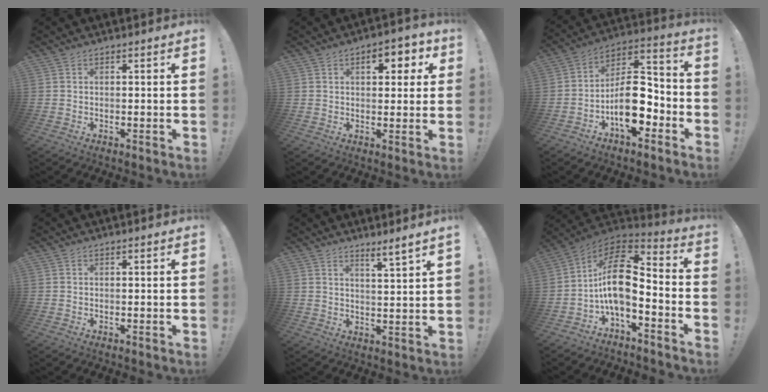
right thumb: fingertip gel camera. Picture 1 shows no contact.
{"total": 7.0, "force": [2.5, 3.8, 5.3], "torque": [-0.054, -0.006, 0.034]}
{"total": 15.2, "force": [-5.9, 8.3, 11.3], "torque": [-0.183, 0.035, -0.093]}
{"total": 0.0}
{"total": 4.8, "force": [3.7, -1.0, 2.8], "torque": [-0.029, -0.037, 0.056]}
{"total": 15.3, "force": [-2.0, 7.7, 13.1], "torque": [-0.237, 0.014, -0.032]}